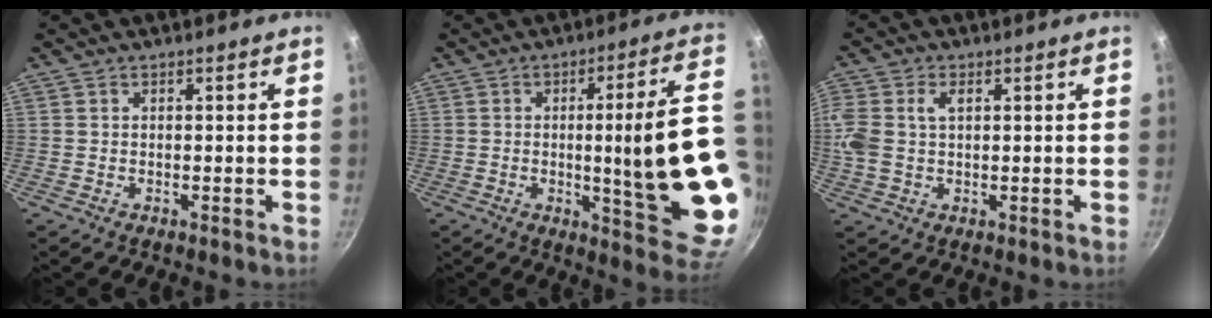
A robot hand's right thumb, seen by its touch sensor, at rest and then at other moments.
{"total": 21.7, "force": [-1.8, 3.6, 21.3], "torque": [-0.272, -0.002, -0.013]}
{"total": 7.6, "force": [1.4, 5.0, 5.6], "torque": [-0.118, 0.014, 0.023]}